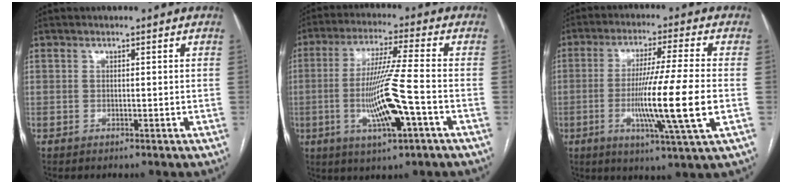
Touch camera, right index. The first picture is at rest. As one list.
[{"total": 12.2, "force": [-3.2, -0.1, 11.8], "torque": [-0.235, -0.009, -0.061]}, {"total": 14.3, "force": [-2.8, -1.2, 14.0], "torque": [-0.254, -0.021, -0.055]}]